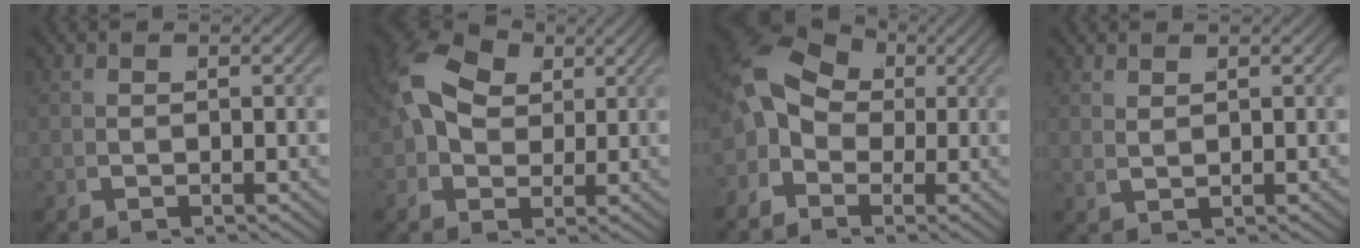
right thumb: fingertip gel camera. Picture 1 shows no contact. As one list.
[{"total": 9.6, "force": [2.3, 7.1, 6.1], "torque": [-0.138, 0.002, 0.028]}, {"total": 7.0, "force": [1.2, 5.6, 4.1], "torque": [-0.094, 0.005, 0.005]}, {"total": 1.0, "force": [0.8, -0.5, 0.3], "torque": [0.004, 0.010, 0.012]}]